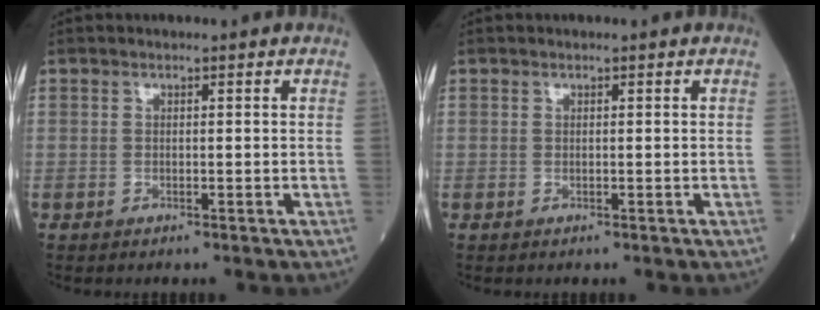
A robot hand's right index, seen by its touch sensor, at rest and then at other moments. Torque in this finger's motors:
{"motor_torque": [0.07, 0.03, 0.03, -0.01]}